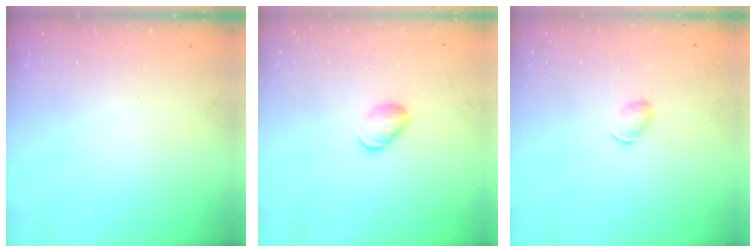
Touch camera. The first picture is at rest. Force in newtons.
{"total": 5.7, "press": 5.6, "slide": 0.6}
{"total": 4.3, "press": 4.2, "slide": 0.9}